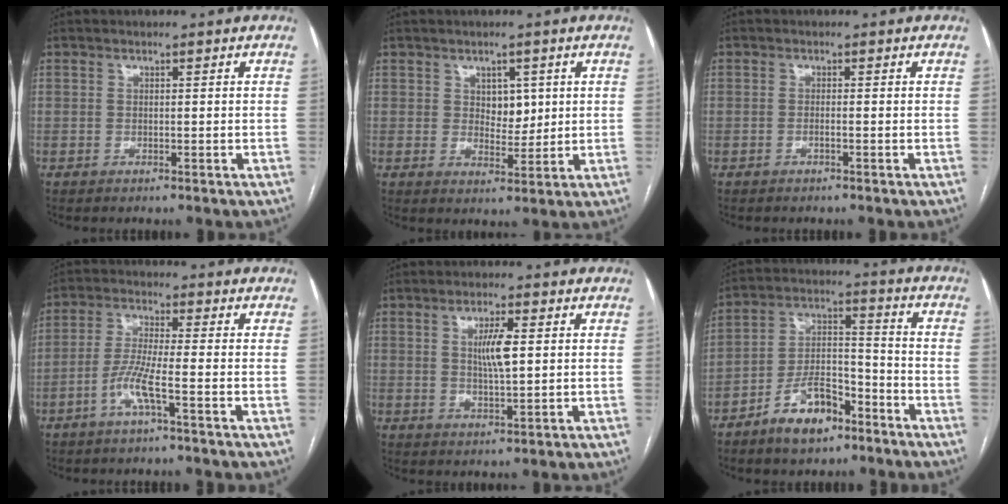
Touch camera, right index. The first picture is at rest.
{"total": 4.0, "force": [1.3, 2.6, 2.8], "torque": [-0.035, -0.001, 0.025]}
{"total": 0.6, "force": [-0.3, 0.0, 0.6], "torque": [-0.012, 0.000, -0.004]}
{"total": 5.5, "force": [-2.5, -0.2, 4.9], "torque": [-0.104, 0.001, -0.053]}
{"total": 5.0, "force": [1.1, 0.9, 4.8], "torque": [-0.087, 0.002, 0.020]}
{"total": 10.1, "force": [-6.6, 4.4, 6.3], "torque": [-0.124, 0.014, -0.118]}